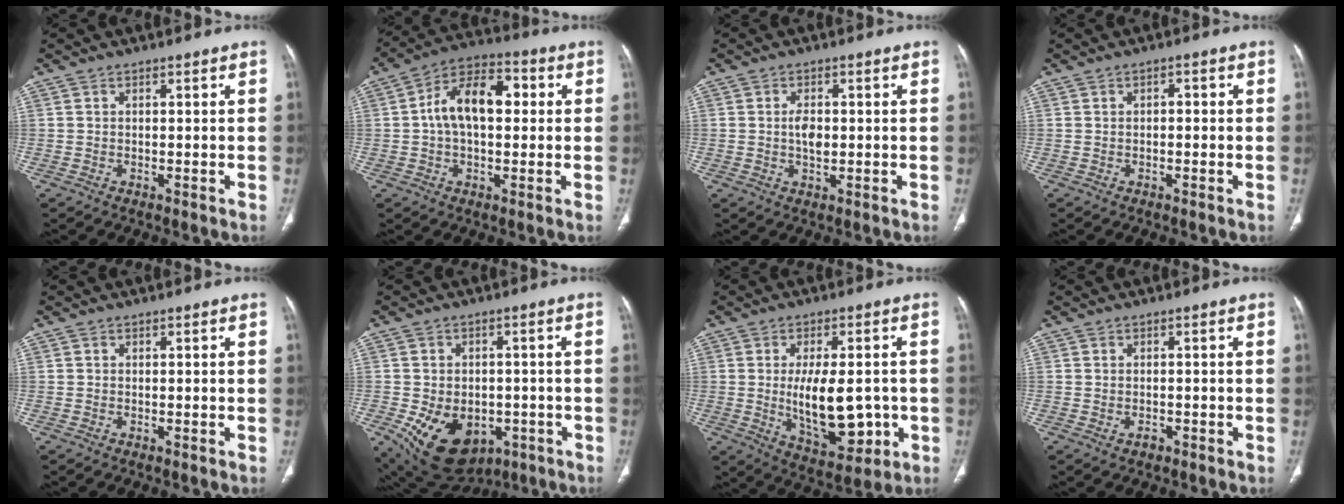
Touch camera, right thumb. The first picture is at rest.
{"total": 12.8, "force": [1.3, 7.6, 10.2], "torque": [-0.163, 0.032, 0.013]}
{"total": 3.4, "force": [0.1, 2.0, 2.8], "torque": [-0.046, 0.000, 0.000]}
{"total": 1.3, "force": [-0.1, 0.9, 1.0], "torque": [-0.008, 0.004, -0.005]}
{"total": 0.0}
{"total": 15.8, "force": [-5.6, 11.0, 9.8], "torque": [-0.165, 0.005, -0.064]}
{"total": 14.4, "force": [-1.5, 7.0, 12.5], "torque": [-0.176, -0.011, -0.005]}
{"total": 1.2, "force": [-0.6, 0.8, 0.7], "torque": [-0.010, 0.005, -0.007]}